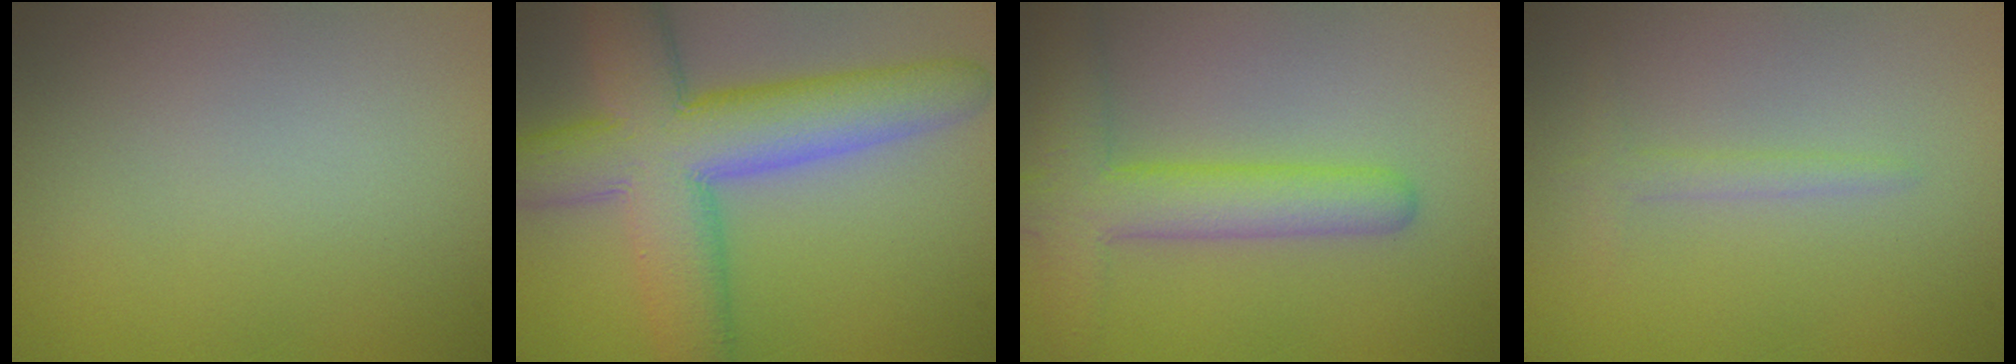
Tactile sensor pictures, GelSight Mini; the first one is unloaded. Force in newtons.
{"total": 11.2, "press": 11.2, "slide": 0.6}
{"total": 5.8, "press": 5.8, "slide": 0.3}
{"total": 1.3, "press": 1.3, "slide": 0.1}